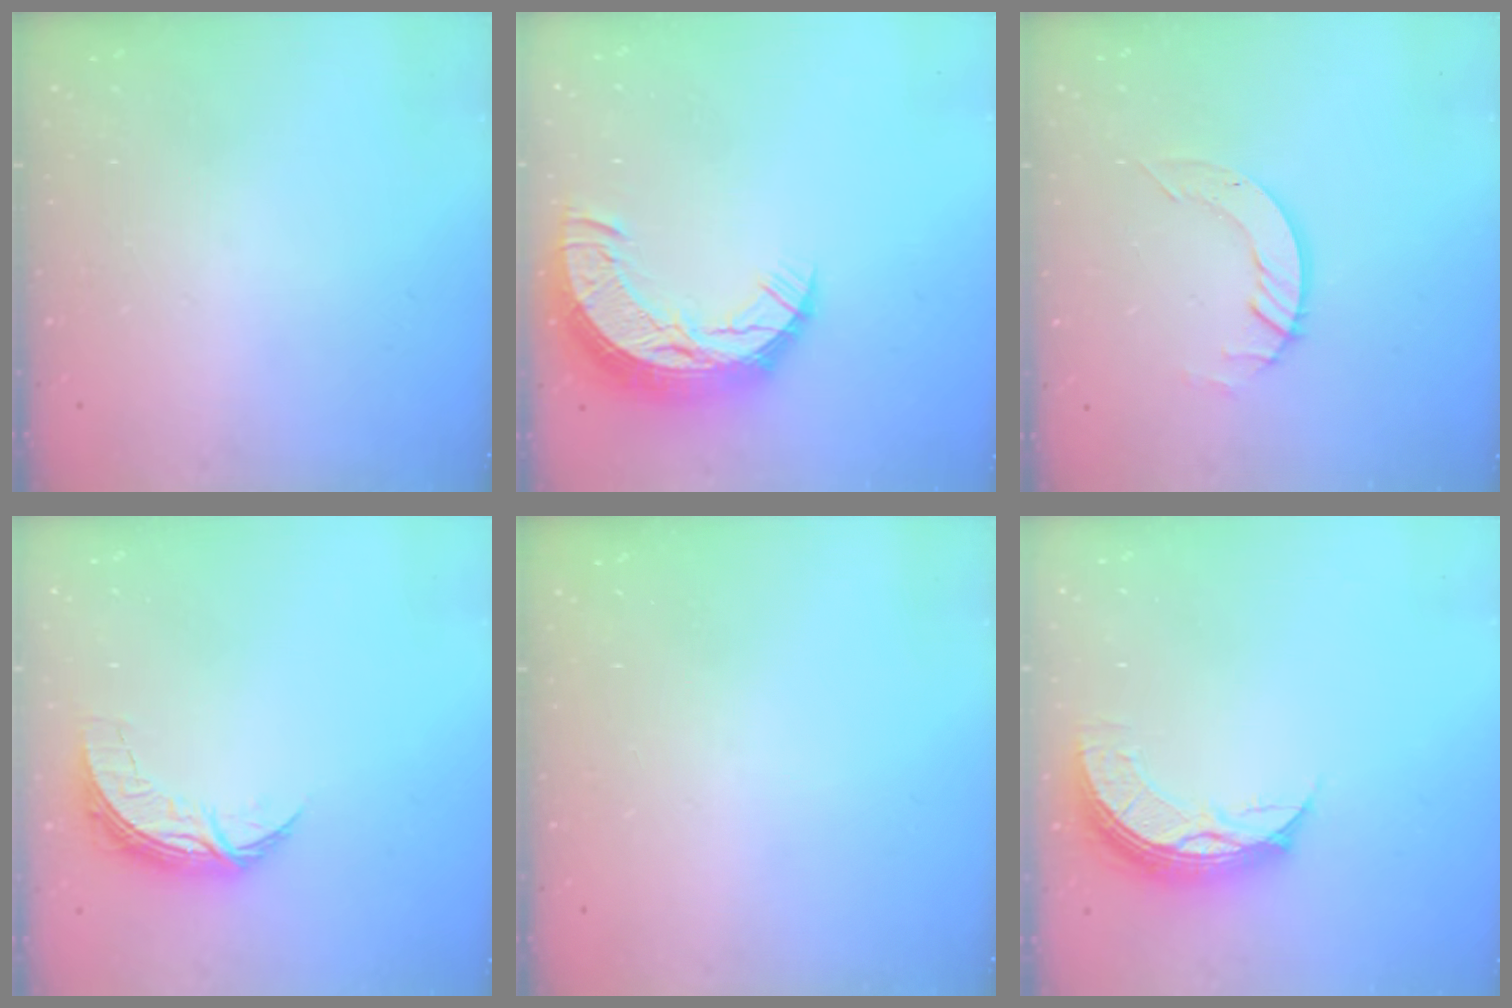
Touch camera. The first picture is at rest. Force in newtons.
{"total": 13.5, "press": 13.4, "slide": 1.2}
{"total": 4.8, "press": 4.8, "slide": 0.3}
{"total": 7.2, "press": 7.2, "slide": 0.2}
{"total": 0.0}
{"total": 8.4, "press": 8.4, "slide": 0.8}